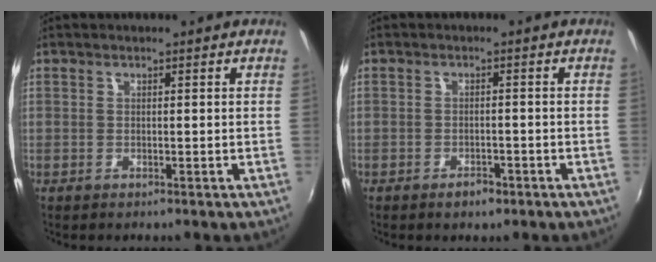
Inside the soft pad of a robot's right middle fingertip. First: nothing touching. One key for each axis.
{"total": 2.5, "fx": -1.7, "fy": 1.3, "fz": 1.2, "tx": -0.023, "ty": -0.001, "tz": -0.025}